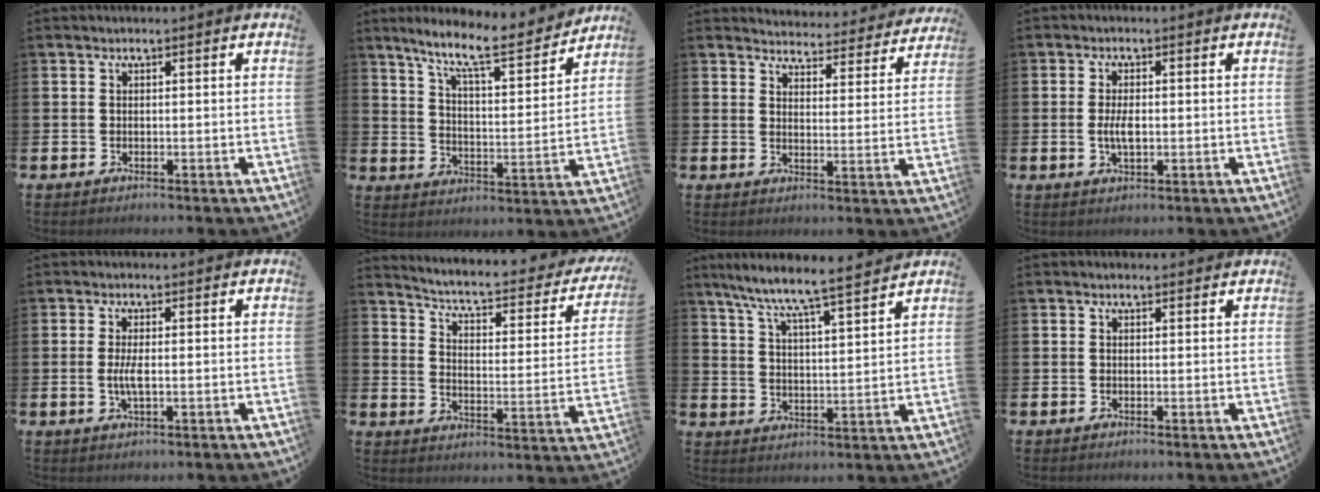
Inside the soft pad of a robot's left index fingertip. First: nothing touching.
{"total": 9.7, "force": [8.4, 1.5, 4.7], "torque": [-0.109, -0.053, 0.139]}
{"total": 4.1, "force": [4.0, 0.8, 0.2], "torque": [-0.010, -0.036, 0.065]}
{"total": 3.2, "force": [-0.1, 1.4, 2.9], "torque": [-0.045, -0.002, -0.004]}
{"total": 2.6, "force": [-0.1, 0.7, 2.5], "torque": [-0.042, -0.002, -0.003]}
{"total": 4.7, "force": [4.1, 1.0, 2.1], "torque": [-0.059, -0.035, 0.056]}
{"total": 7.1, "force": [6.8, -0.4, 2.2], "torque": [-0.073, -0.052, 0.114]}
{"total": 0.6, "force": [0.5, 0.3, 0.3], "torque": [0.005, 0.000, 0.005]}